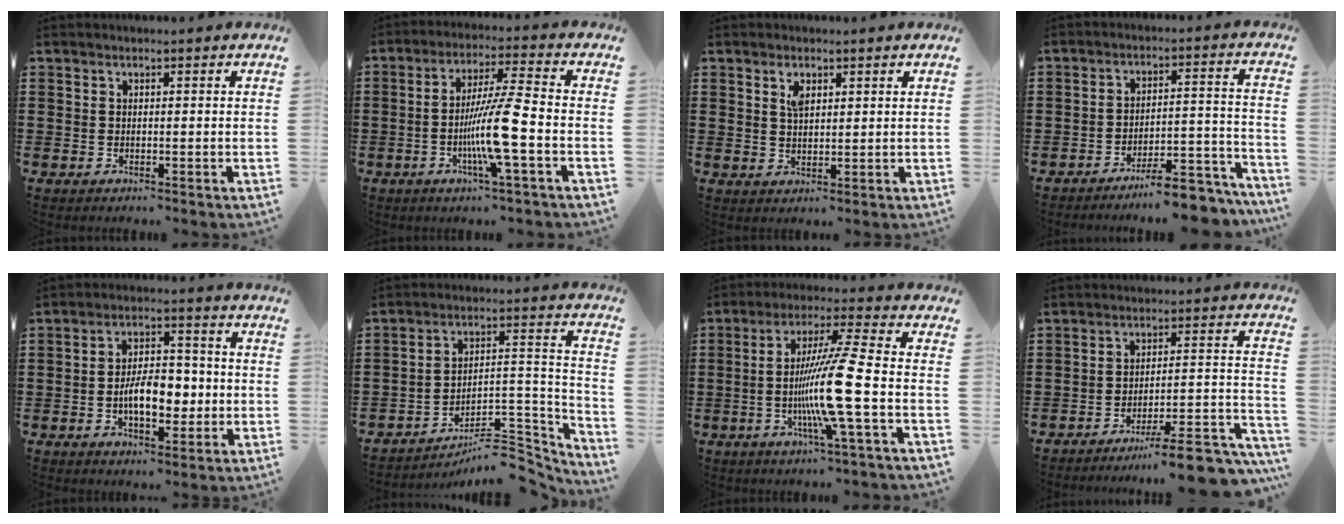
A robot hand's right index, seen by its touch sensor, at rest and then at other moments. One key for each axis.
{"total": 9.9, "fx": -2.9, "fy": -0.1, "fz": 9.5, "tx": -0.187, "ty": -0.015, "tz": -0.062}
{"total": 2.4, "fx": 1.3, "fy": 1.1, "fz": 1.7, "tx": -0.030, "ty": 0.000, "tz": 0.020}
{"total": 8.1, "fx": -7.5, "fy": 0.8, "fz": 2.9, "tx": -0.033, "ty": 0.023, "tz": -0.139}
{"total": 8.3, "fx": -1.4, "fy": 4.6, "fz": 6.8, "tx": -0.104, "ty": 0.005, "tz": -0.031}
{"total": 7.8, "fx": -6.5, "fy": 2.4, "fz": 3.7, "tx": -0.051, "ty": 0.017, "tz": -0.122}
{"total": 12.1, "fx": -2.9, "fy": -0.8, "fz": 11.8, "tx": -0.235, "ty": -0.019, "tz": -0.067}
{"total": 9.3, "fx": -7.8, "fy": 0.6, "fz": 5.1, "tx": -0.069, "ty": 0.008, "tz": -0.147}